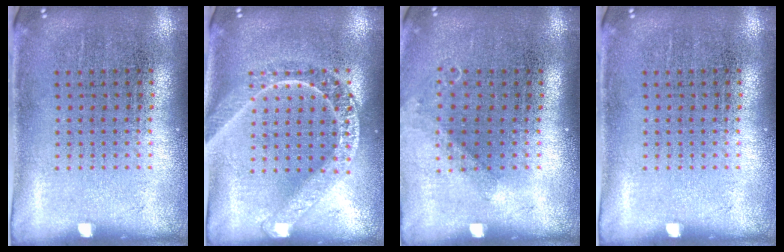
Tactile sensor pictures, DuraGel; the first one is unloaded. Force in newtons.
{"total": 1.6, "press": 1.6, "slide": 0.1}
{"total": 0.9, "press": 0.8, "slide": 0.3}
{"total": 0.0}